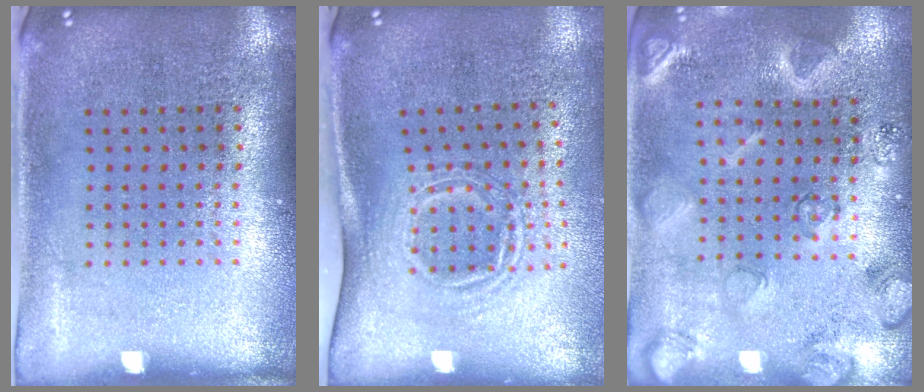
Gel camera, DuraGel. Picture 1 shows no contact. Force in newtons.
{"total": 1.7, "press": 1.2, "slide": 1.2}
{"total": 2.3, "press": 2.3, "slide": 0.3}